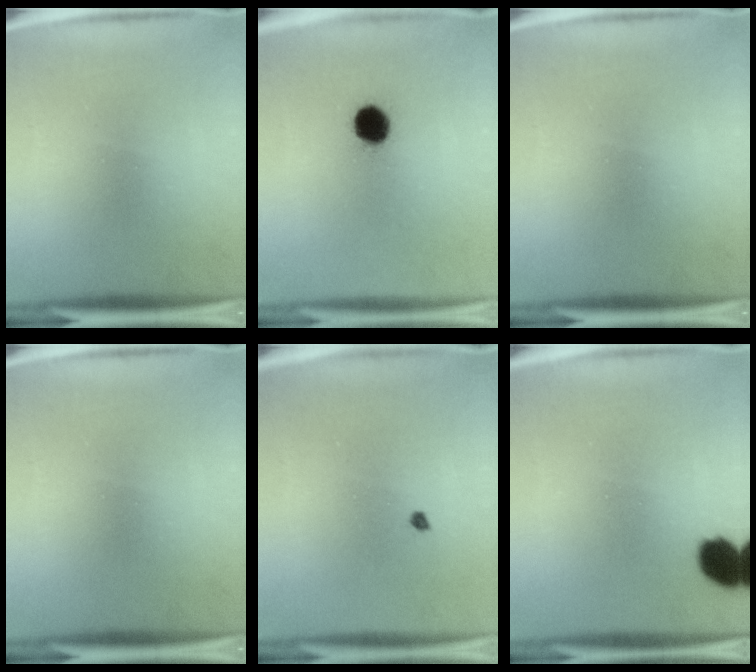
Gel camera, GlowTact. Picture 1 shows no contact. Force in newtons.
{"total": 7.1}
{"total": 0.0}
{"total": 0.0}
{"total": 0.6}
{"total": 7.5}